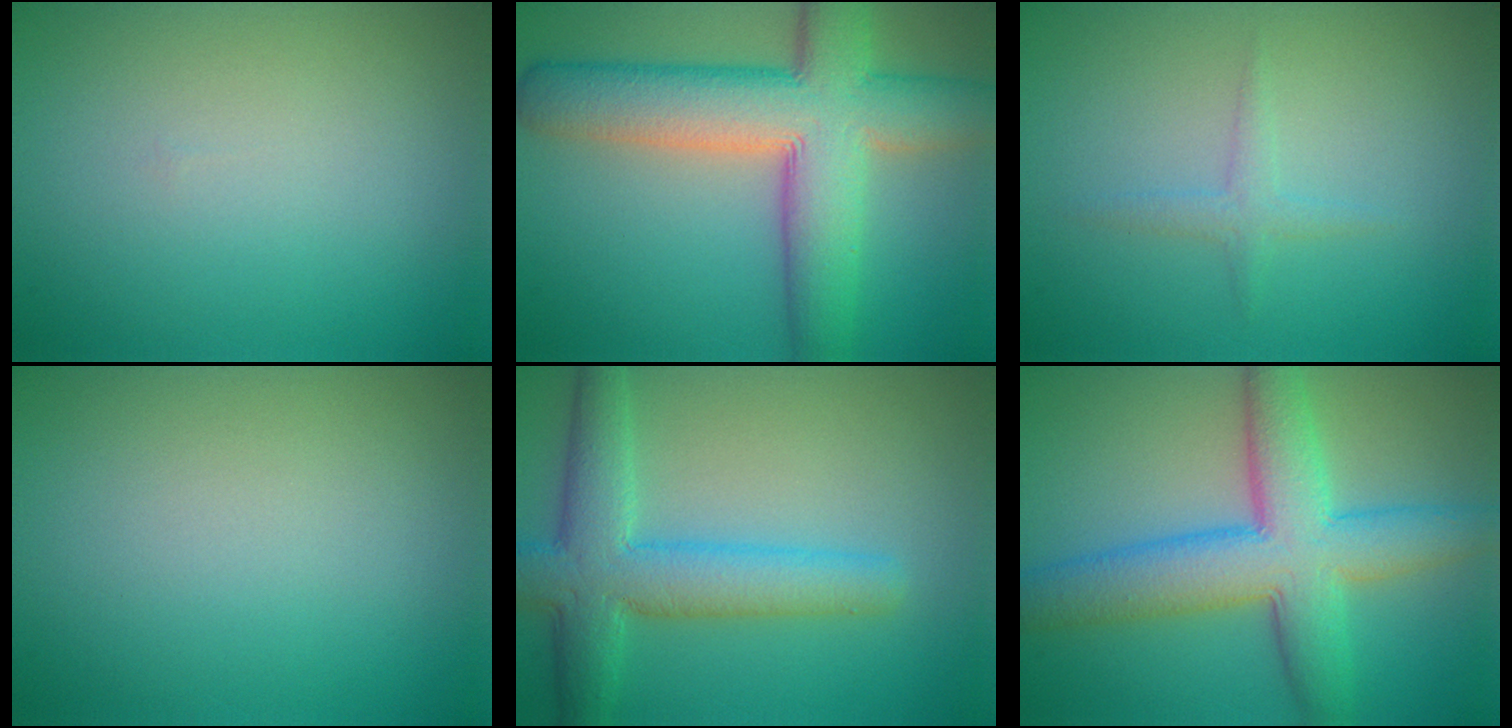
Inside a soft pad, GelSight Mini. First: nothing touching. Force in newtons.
{"total": 10.5, "press": 10.4, "slide": 0.6}
{"total": 1.2, "press": 1.2, "slide": 0.0}
{"total": 0.0}
{"total": 6.1, "press": 6.1, "slide": 0.1}
{"total": 8.2, "press": 8.2, "slide": 0.2}